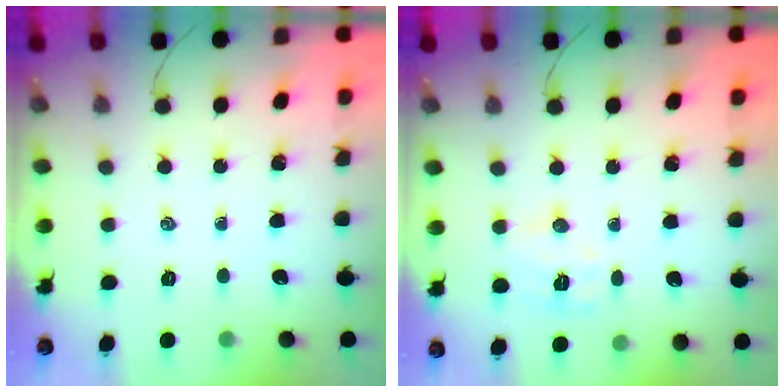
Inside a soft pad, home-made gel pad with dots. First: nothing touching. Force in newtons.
{"total": 6.7, "press": 6.7, "slide": 0.7}